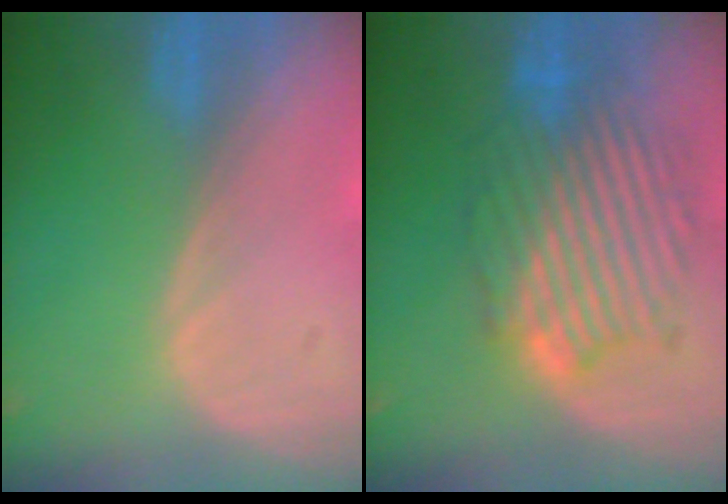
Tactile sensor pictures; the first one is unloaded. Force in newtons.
{"total": 9.4, "press": 9.4, "slide": 0.2}